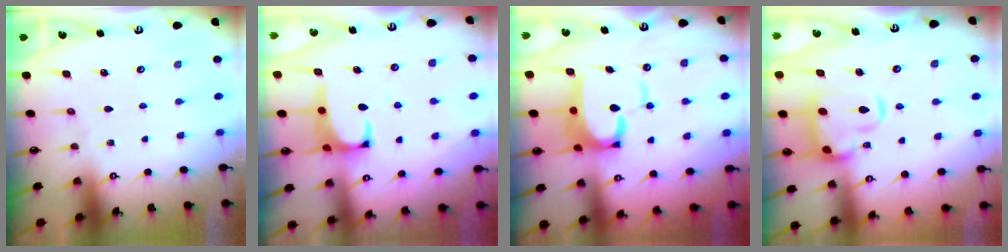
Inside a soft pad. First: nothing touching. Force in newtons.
{"total": 1.6, "press": 1.4, "slide": 0.8}
{"total": 9.9, "press": 9.8, "slide": 1.1}
{"total": 7.4, "press": 7.2, "slide": 1.7}